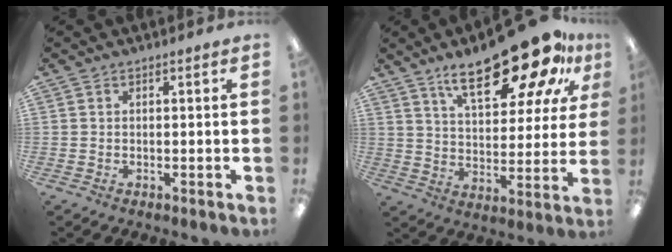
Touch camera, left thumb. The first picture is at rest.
{"total": 23.0, "force": [15.7, 7.8, 15.0], "torque": [-0.226, -0.091, 0.256]}